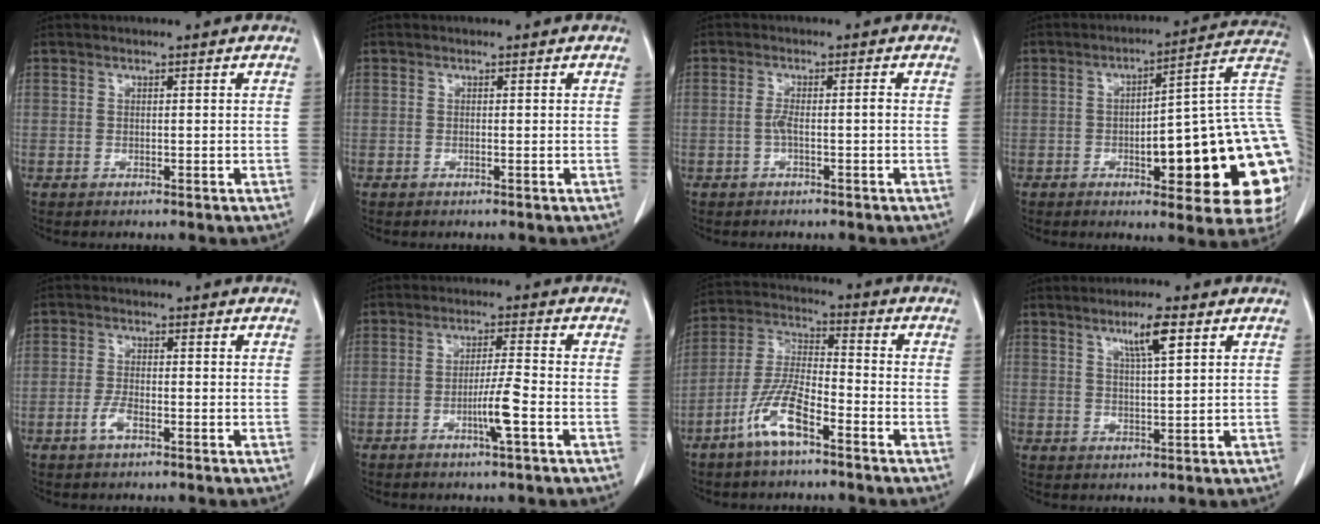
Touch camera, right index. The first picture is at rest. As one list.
[{"total": 0.0}, {"total": 2.3, "force": [-0.7, 0.1, 2.2], "torque": [-0.041, 0.002, -0.013]}, {"total": 24.8, "force": [-3.6, 5.0, 24.0], "torque": [-0.211, 0.026, -0.042]}, {"total": 2.7, "force": [-1.4, 0.7, 2.2], "torque": [-0.047, 0.000, -0.030]}, {"total": 5.1, "force": [-2.0, -0.4, 4.7], "torque": [-0.088, -0.008, -0.038]}, {"total": 9.5, "force": [-5.5, 2.1, 7.4], "torque": [-0.162, -0.002, -0.111]}, {"total": 5.0, "force": [2.7, 0.2, 4.2], "torque": [-0.072, 0.000, 0.045]}]